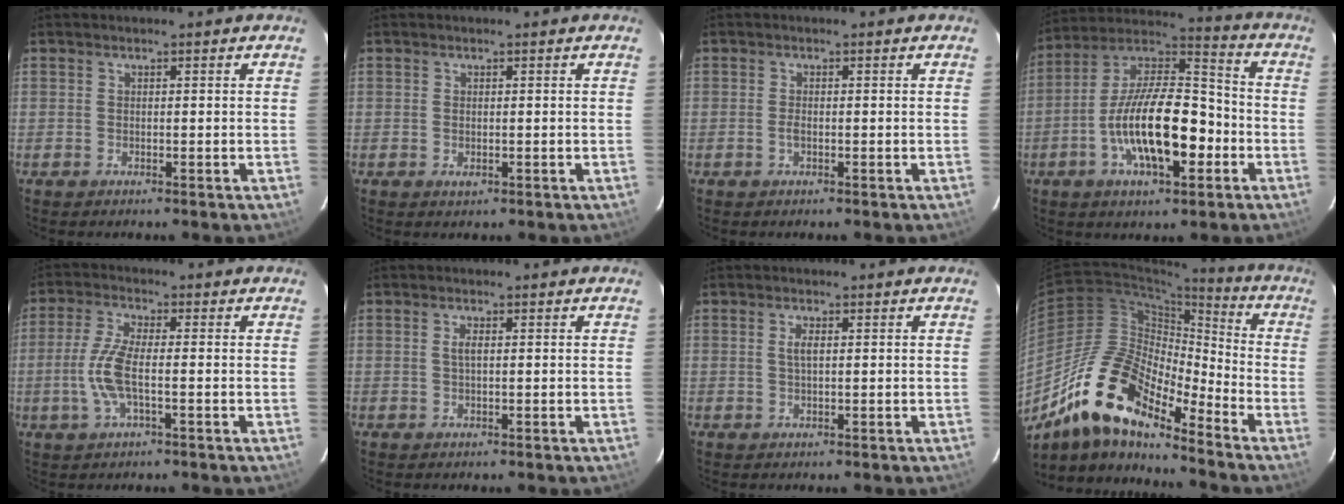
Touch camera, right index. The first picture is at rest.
{"total": 0.9, "force": [-0.1, 0.7, 0.6], "torque": [-0.013, -0.003, 0.000]}
{"total": 1.0, "force": [-0.4, 0.5, 0.8], "torque": [-0.019, -0.001, -0.006]}
{"total": 18.5, "force": [-5.7, 7.1, 16.1], "torque": [-0.299, 0.006, -0.104]}
{"total": 7.4, "force": [-1.4, 2.0, 7.0], "torque": [-0.154, 0.000, -0.030]}
{"total": 1.4, "force": [0.2, 0.4, 1.3], "torque": [-0.026, 0.002, 0.003]}
{"total": 1.7, "force": [0.4, 0.5, 1.6], "torque": [-0.031, 0.002, 0.006]}
{"total": 17.3, "force": [-12.8, 5.3, 10.4], "torque": [-0.182, -0.008, -0.254]}